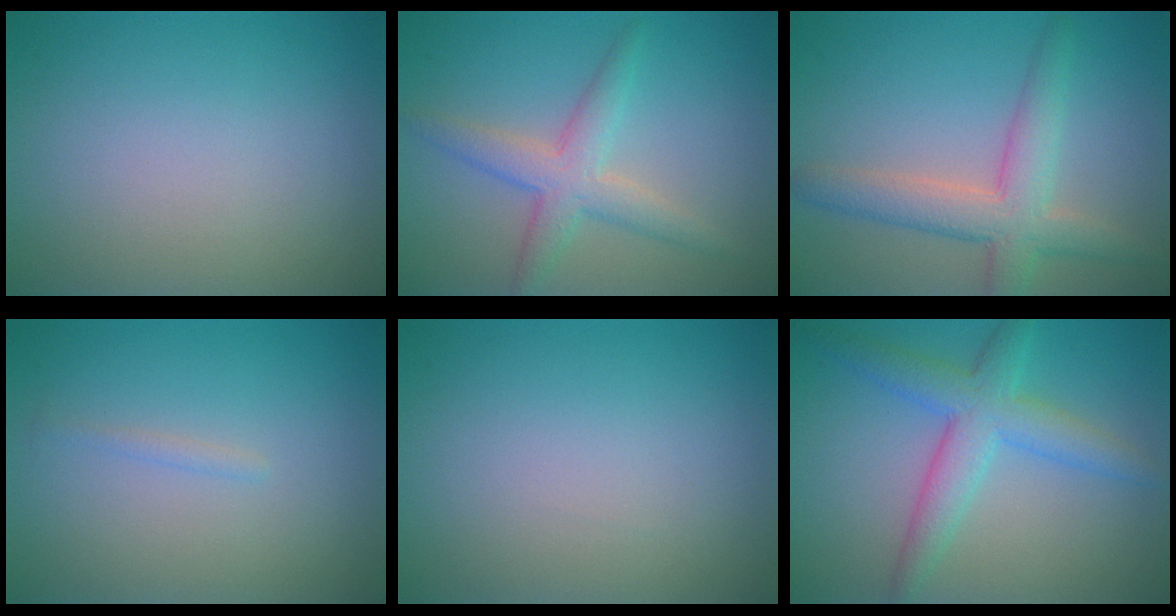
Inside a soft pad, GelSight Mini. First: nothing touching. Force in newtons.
{"total": 3.7, "press": 3.7, "slide": 0.1}
{"total": 4.9, "press": 4.9, "slide": 0.3}
{"total": 0.6, "press": 0.6, "slide": 0.0}
{"total": 0.0}
{"total": 3.5, "press": 3.5, "slide": 0.3}